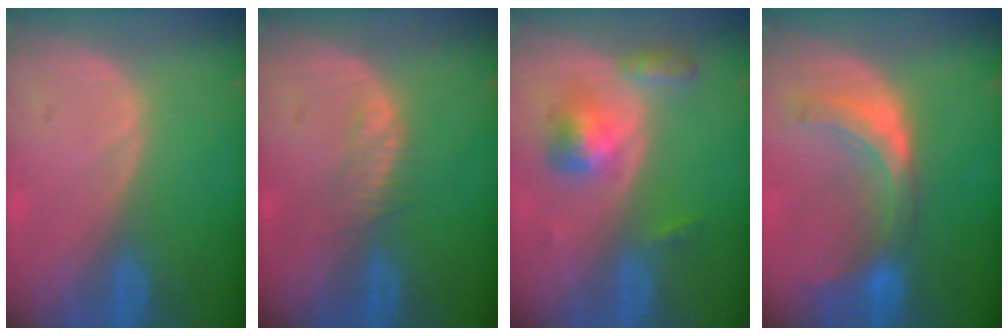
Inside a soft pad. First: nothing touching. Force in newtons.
{"total": 1.8, "press": 1.8, "slide": 0.1}
{"total": 5.2, "press": 4.9, "slide": 1.7}
{"total": 7.4, "press": 6.8, "slide": 2.9}